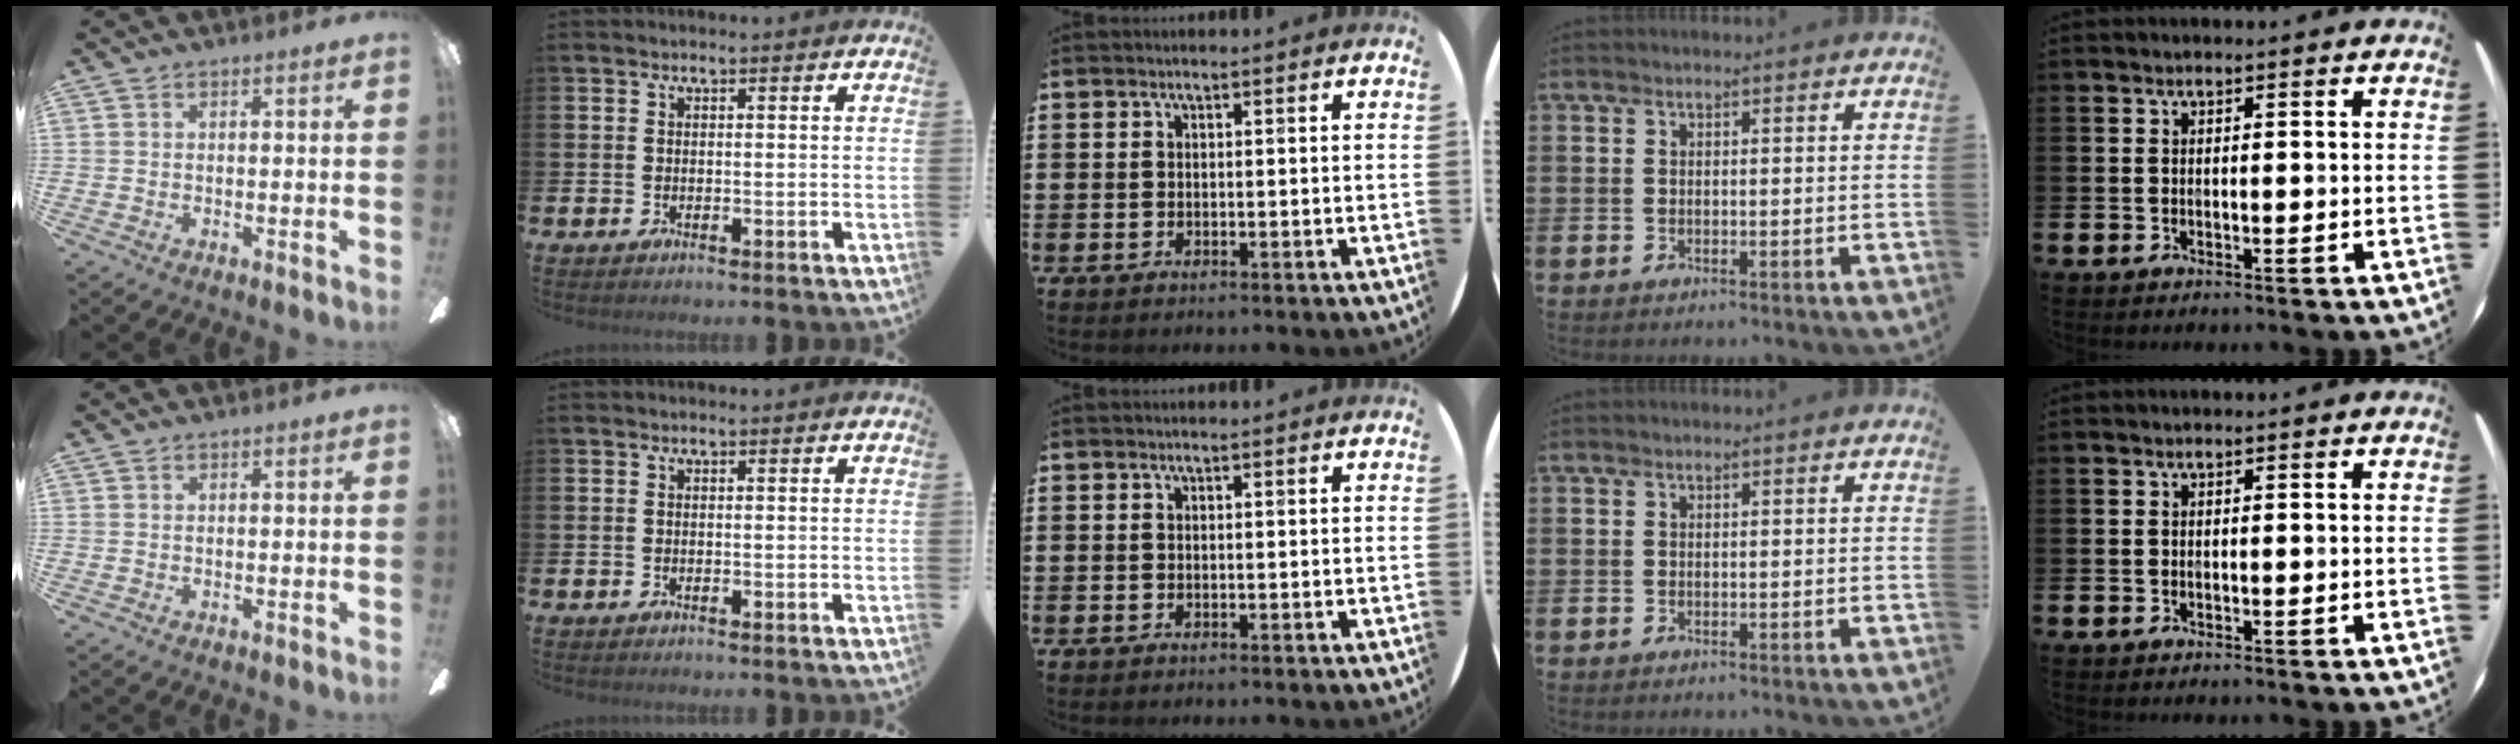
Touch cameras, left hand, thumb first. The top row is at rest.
{}